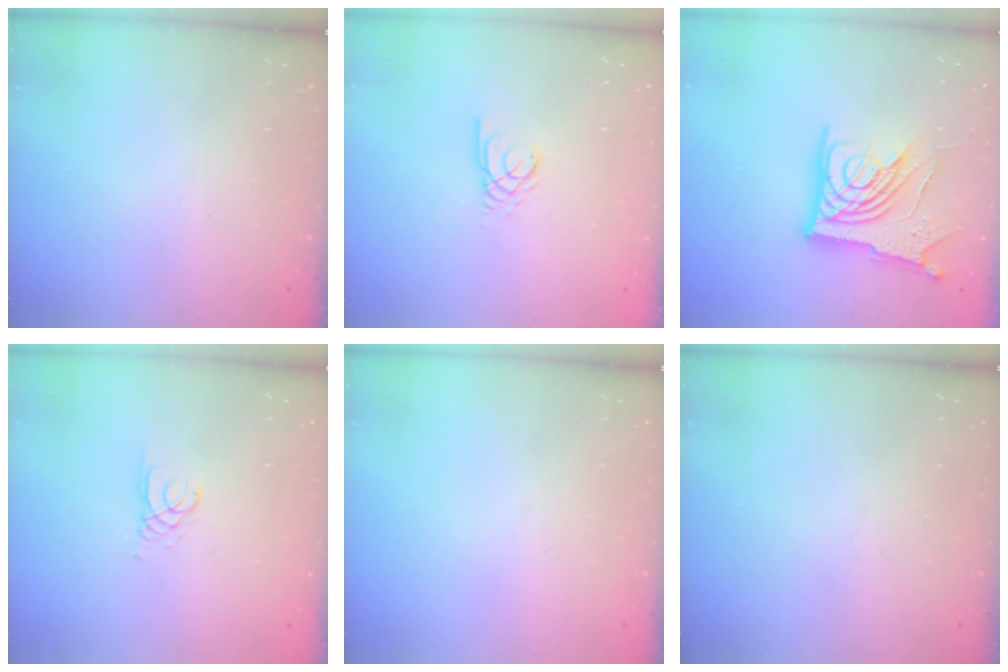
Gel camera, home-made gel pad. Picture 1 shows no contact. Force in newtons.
{"total": 2.2, "press": 2.2, "slide": 0.2}
{"total": 16.0, "press": 15.9, "slide": 1.8}
{"total": 1.1, "press": 1.1, "slide": 0.1}
{"total": 0.0}
{"total": 0.0}